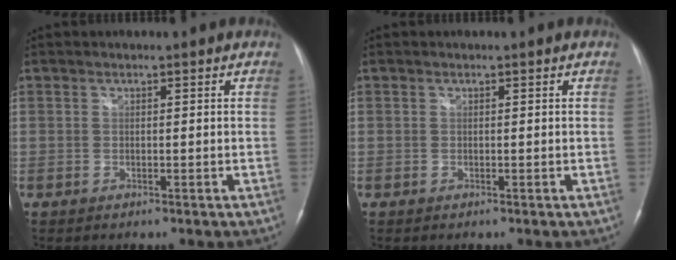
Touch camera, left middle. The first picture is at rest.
{"total": 0.0}